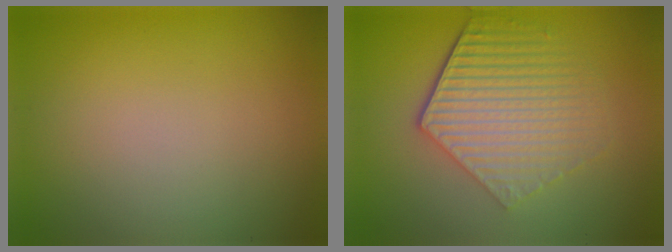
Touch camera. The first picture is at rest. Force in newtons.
{"total": 6.1, "press": 4.4, "slide": 4.1}